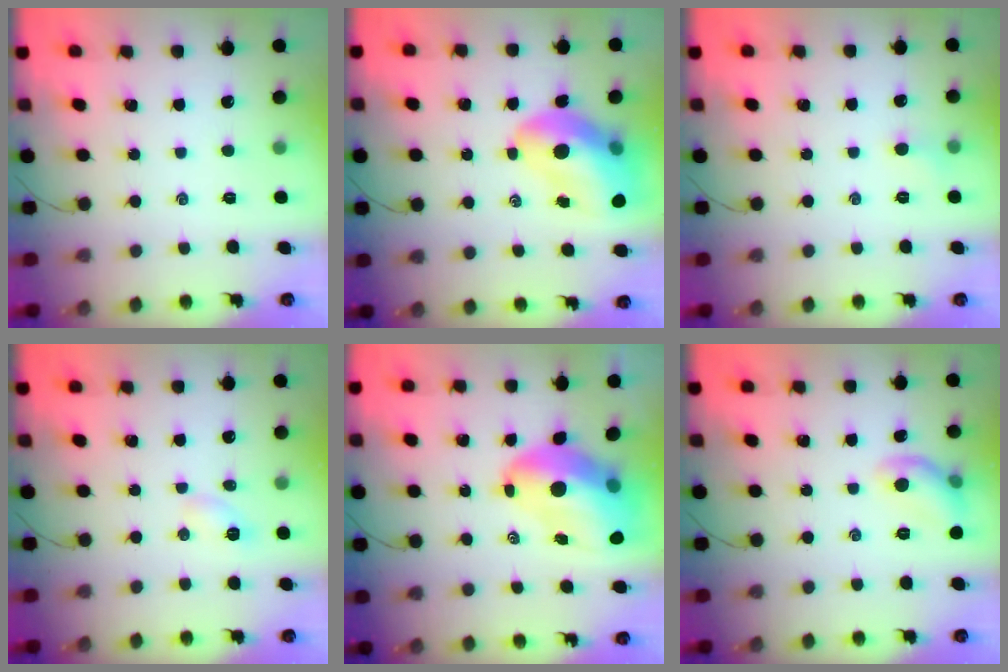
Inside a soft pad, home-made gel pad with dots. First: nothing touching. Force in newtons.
{"total": 15.4, "press": 14.8, "slide": 4.2}
{"total": 4.1, "press": 3.9, "slide": 1.3}
{"total": 4.2, "press": 4.0, "slide": 1.1}
{"total": 14.4, "press": 13.8, "slide": 4.0}
{"total": 8.4, "press": 8.2, "slide": 1.8}